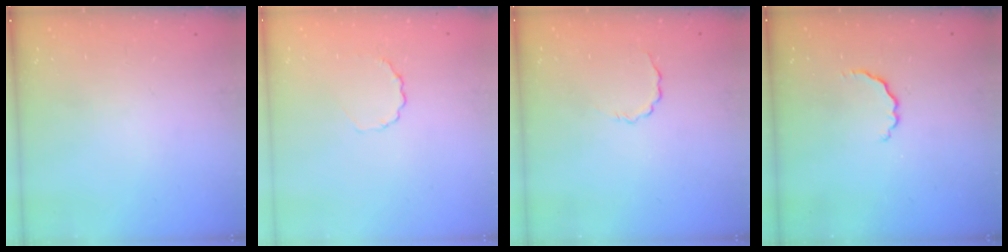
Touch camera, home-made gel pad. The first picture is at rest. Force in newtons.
{"total": 2.6, "press": 2.3, "slide": 1.0}
{"total": 2.9, "press": 2.7, "slide": 0.9}
{"total": 2.7, "press": 2.6, "slide": 0.8}